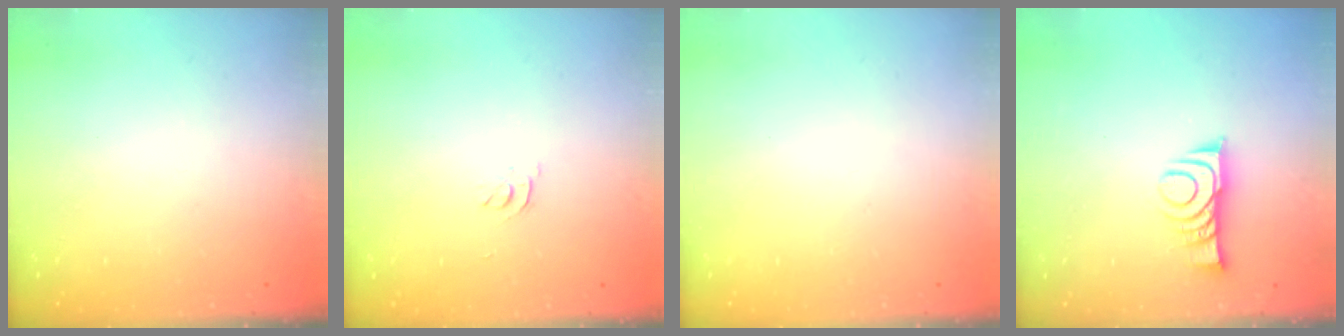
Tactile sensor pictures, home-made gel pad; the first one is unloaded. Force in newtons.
{"total": 2.9, "press": 2.9, "slide": 0.5}
{"total": 1.6, "press": 1.6, "slide": 0.1}
{"total": 9.0, "press": 9.0, "slide": 0.7}